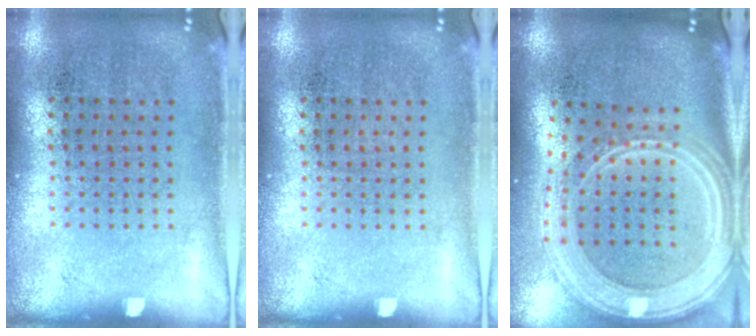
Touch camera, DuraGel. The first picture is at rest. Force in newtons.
{"total": 0.0}
{"total": 3.1, "press": 2.5, "slide": 1.8}